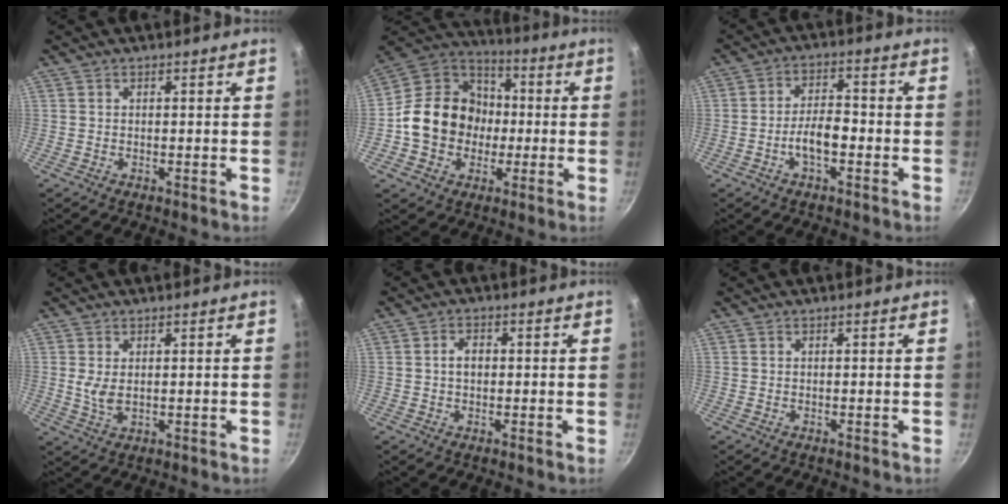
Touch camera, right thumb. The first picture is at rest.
{"total": 17.2, "force": [-1.7, 14.7, 8.8], "torque": [-0.118, 0.039, -0.039]}
{"total": 6.2, "force": [-2.2, 2.9, 5.0], "torque": [-0.078, 0.032, -0.043]}
{"total": 3.6, "force": [0.7, 1.9, 2.9], "torque": [-0.055, -0.009, 0.018]}
{"total": 2.6, "force": [0.1, 1.8, 1.9], "torque": [-0.021, 0.010, 0.000]}
{"total": 0.0}